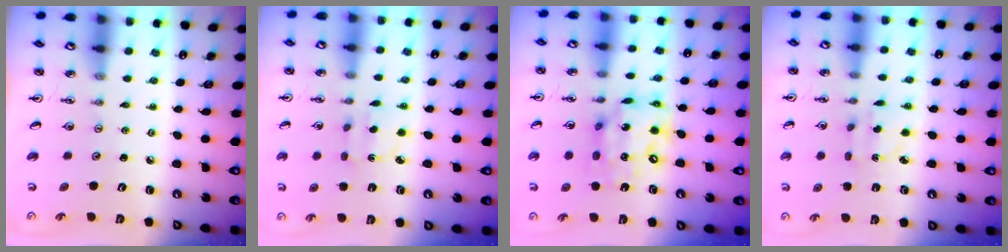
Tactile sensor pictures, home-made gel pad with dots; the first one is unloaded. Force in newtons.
{"total": 2.6, "press": 2.5, "slide": 0.7}
{"total": 14.3, "press": 14.2, "slide": 1.0}
{"total": 2.4, "press": 2.3, "slide": 0.5}